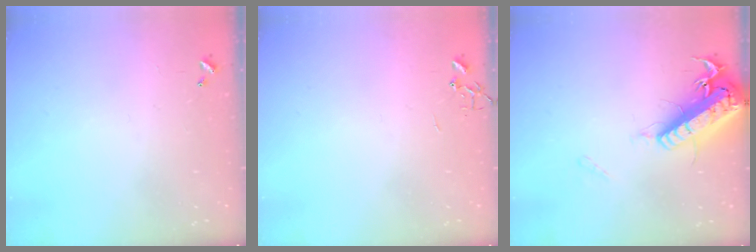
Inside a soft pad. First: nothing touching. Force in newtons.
{"total": 0.0}
{"total": 20.1, "press": 19.7, "slide": 3.9}